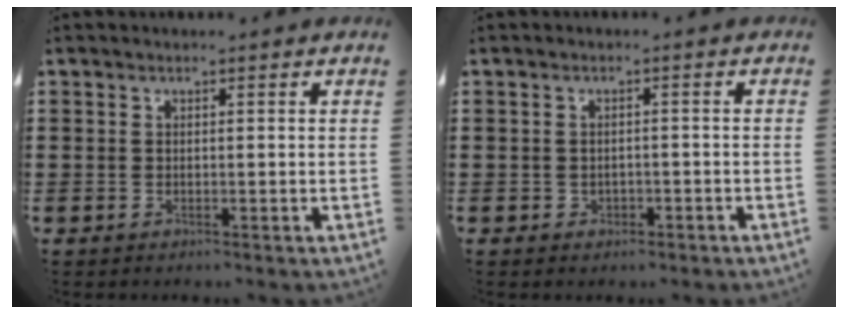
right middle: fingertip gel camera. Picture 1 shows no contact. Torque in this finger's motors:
{"motor_torque": [0.06, 0.00, -0.02, -0.01]}